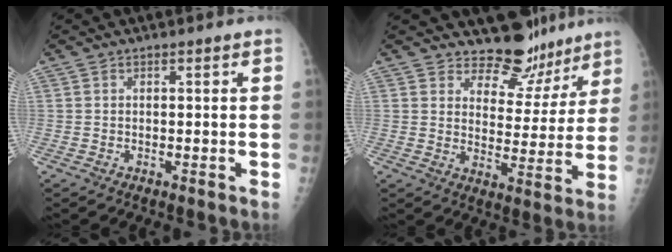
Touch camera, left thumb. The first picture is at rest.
{"total": 11.1, "force": [9.7, 5.3, 1.0], "torque": [0.032, -0.084, 0.125]}